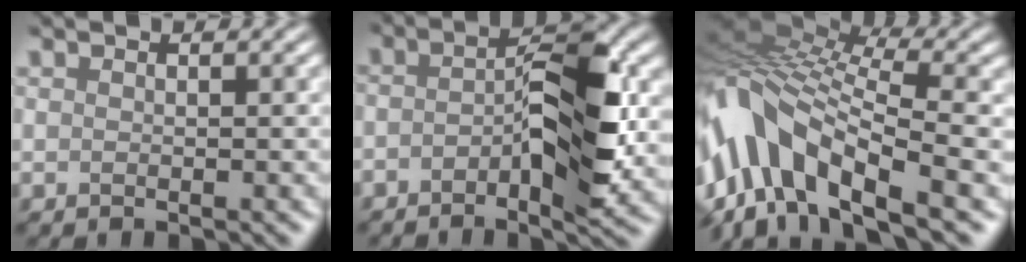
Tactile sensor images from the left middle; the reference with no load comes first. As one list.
[{"total": 5.0, "force": [-2.0, 0.3, 4.6], "torque": [-0.098, 0.009, -0.016]}, {"total": 9.5, "force": [-4.7, 4.4, 7.1], "torque": [-0.168, 0.011, -0.071]}]